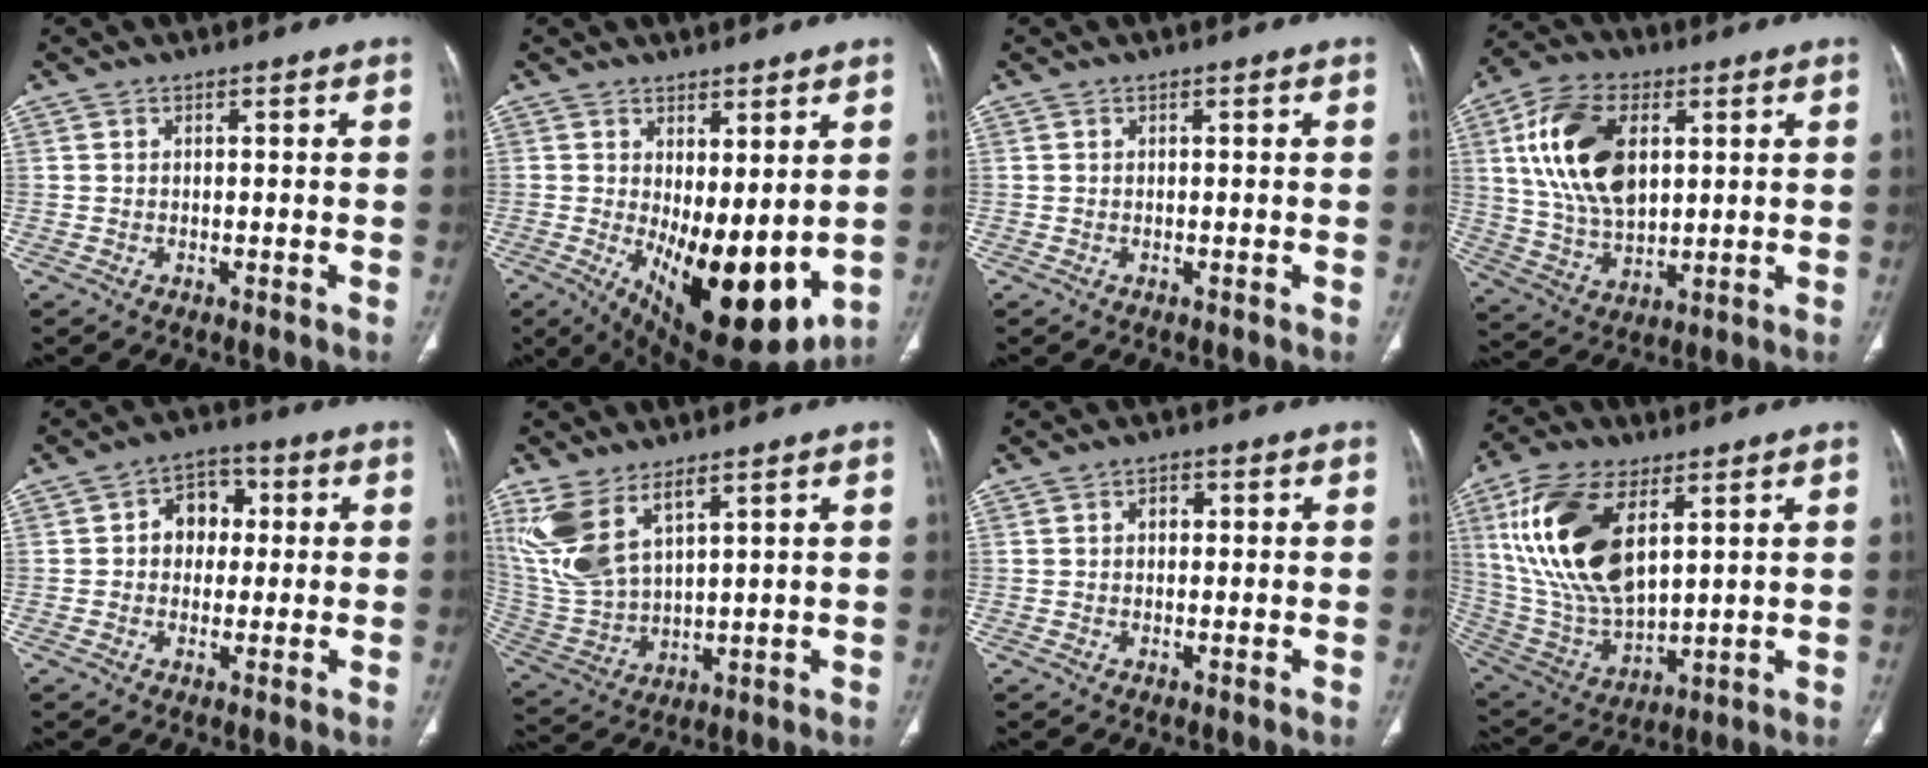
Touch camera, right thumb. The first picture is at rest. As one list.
[{"total": 16.5, "force": [-1.1, 7.2, 14.9], "torque": [-0.216, -0.038, 0.010]}, {"total": 0.0}, {"total": 17.4, "force": [4.6, 10.4, 13.2], "torque": [-0.234, -0.006, 0.089]}, {"total": 7.4, "force": [1.0, 5.8, 4.5], "torque": [-0.029, 0.013, 0.008]}, {"total": 12.6, "force": [6.9, 5.7, 8.8], "torque": [-0.192, -0.022, 0.160]}, {"total": 2.1, "force": [0.4, 1.5, 1.4], "torque": [-0.016, 0.007, 0.005]}, {"total": 21.1, "force": [7.1, 10.8, 16.7], "torque": [-0.326, -0.024, 0.141]}]